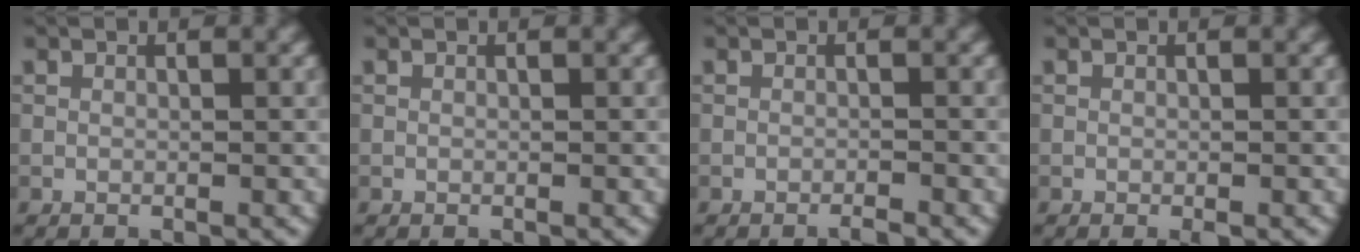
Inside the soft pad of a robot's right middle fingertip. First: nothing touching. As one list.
[{"total": 0.0}, {"total": 1.0, "force": [-0.8, 0.0, 0.6], "torque": [-0.006, -0.002, -0.017]}, {"total": 0.5, "force": [-0.3, 0.1, 0.4], "torque": [-0.006, -0.002, -0.003]}]